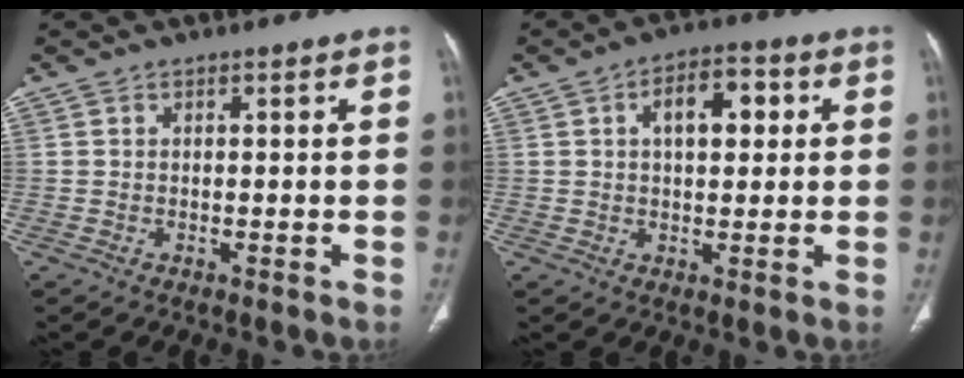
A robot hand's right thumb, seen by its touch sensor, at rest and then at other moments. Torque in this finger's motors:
{"motor_torque": [0.54, 2.04, 0.68, 0.37, 0.08]}